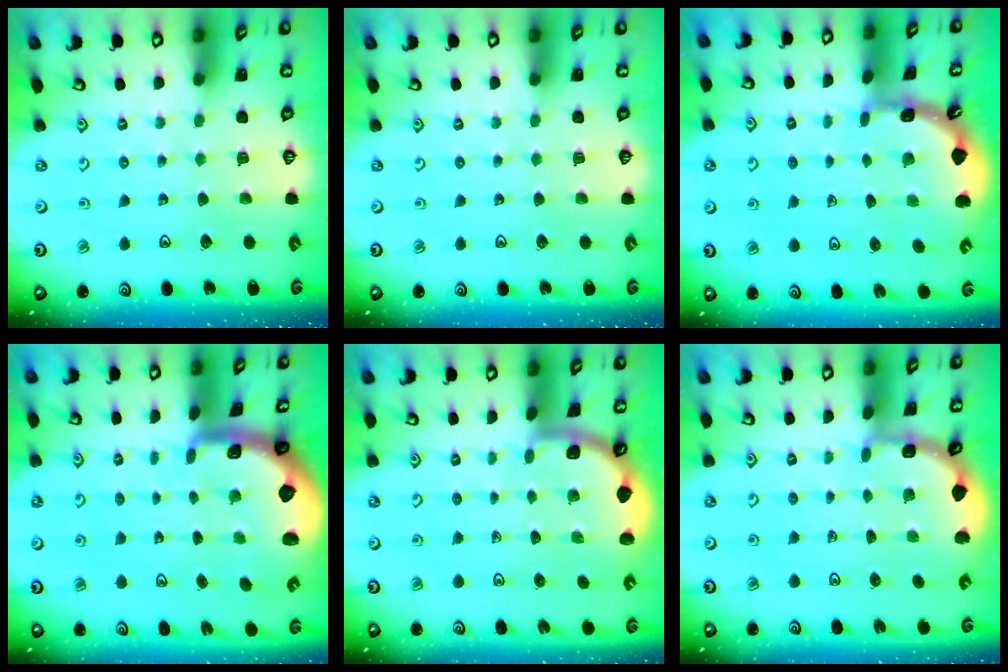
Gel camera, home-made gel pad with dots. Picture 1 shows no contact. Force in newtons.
{"total": 0.0}
{"total": 1.7, "press": 1.6, "slide": 0.1}
{"total": 2.9, "press": 2.9, "slide": 0.5}
{"total": 1.7, "press": 1.7, "slide": 0.1}
{"total": 2.1, "press": 2.1, "slide": 0.2}